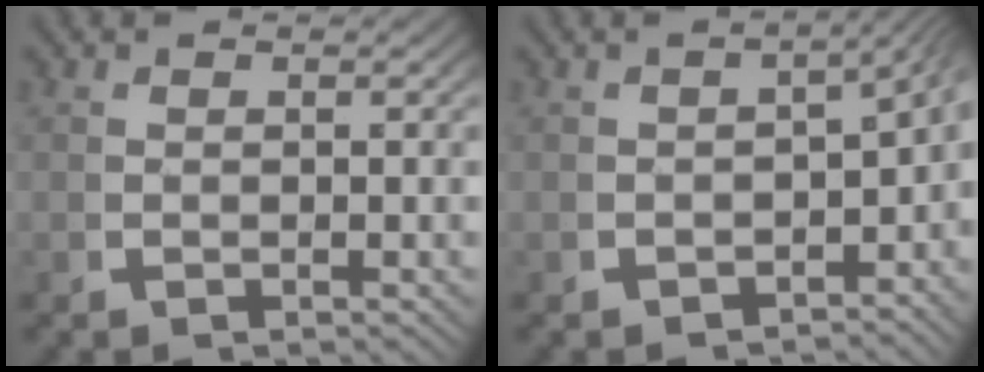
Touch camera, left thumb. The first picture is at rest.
{"total": 5.3, "force": [-0.6, 3.7, 3.8], "torque": [-0.038, 0.018, -0.020]}